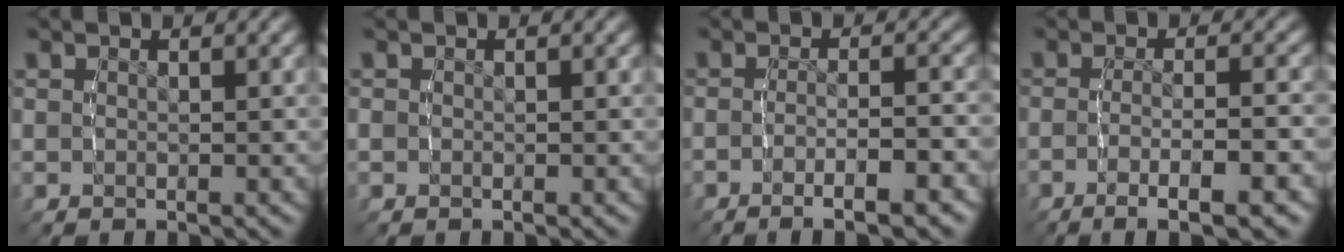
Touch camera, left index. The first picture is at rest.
{"total": 0.6, "force": [0.0, 0.5, 0.2], "torque": [-0.002, 0.001, 0.001]}
{"total": 5.1, "force": [-3.9, 0.8, 3.2], "torque": [-0.057, -0.010, -0.054]}
{"total": 6.1, "force": [-4.3, 1.1, 4.3], "torque": [-0.079, -0.019, -0.053]}